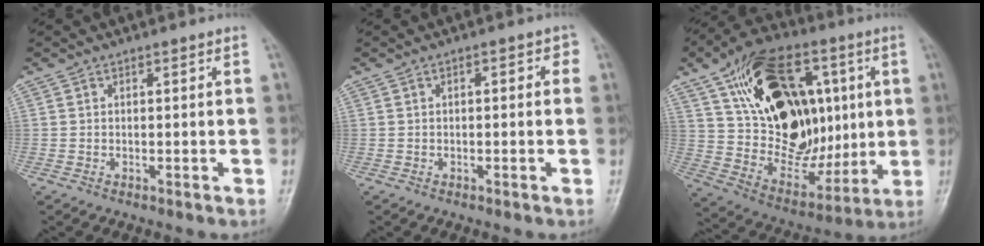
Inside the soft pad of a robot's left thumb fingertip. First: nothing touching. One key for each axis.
{"total": 2.2, "fx": 0.3, "fy": 1.2, "fz": 1.8, "tx": -0.011, "ty": 0.007, "tz": -0.004}
{"total": 26.4, "fx": 6.3, "fy": 16.9, "fz": 19.3, "tx": -0.287, "ty": -0.007, "tz": 0.114}